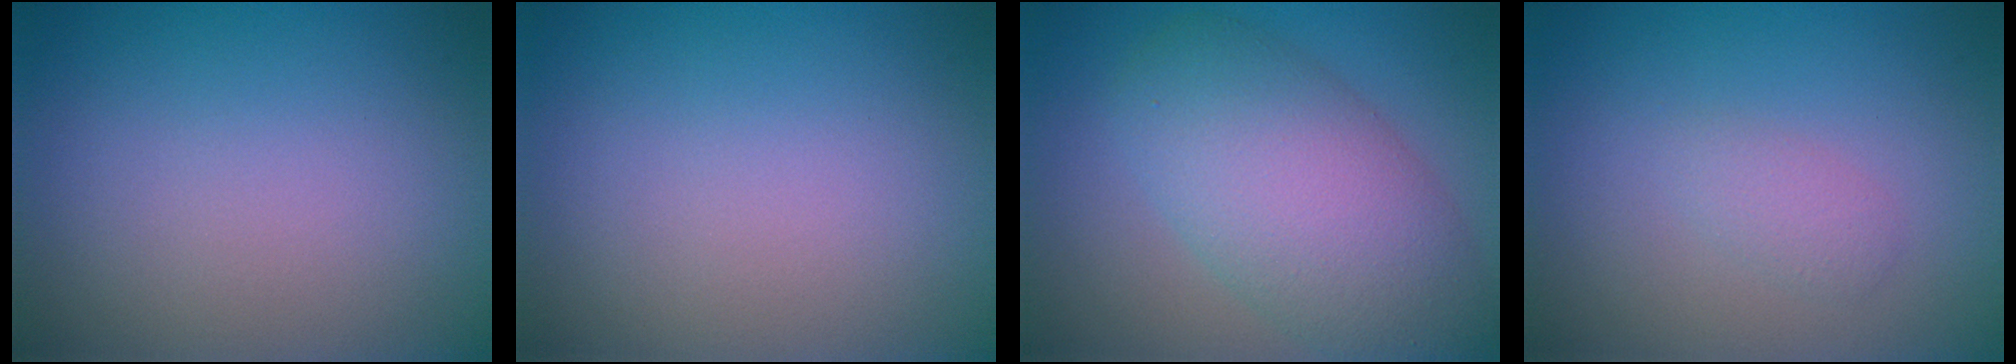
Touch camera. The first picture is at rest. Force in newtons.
{"total": 0.0}
{"total": 8.2, "press": 8.2, "slide": 0.3}
{"total": 1.2, "press": 1.2, "slide": 0.0}